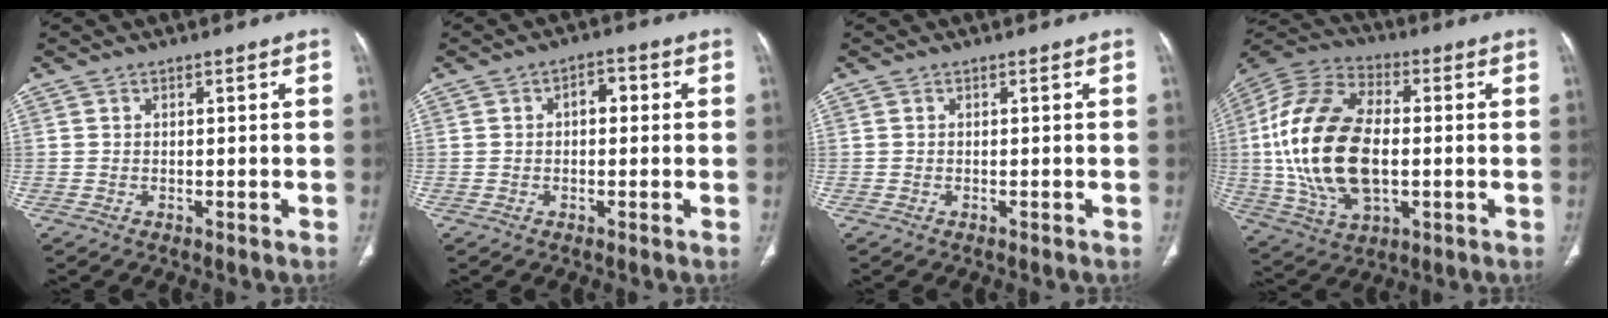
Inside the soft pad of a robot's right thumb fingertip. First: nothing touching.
{"total": 3.4, "force": [0.4, 2.2, 2.6], "torque": [-0.026, 0.012, 0.002]}
{"total": 0.0}
{"total": 23.6, "force": [-0.4, 13.4, 19.4], "torque": [-0.394, 0.006, -0.003]}